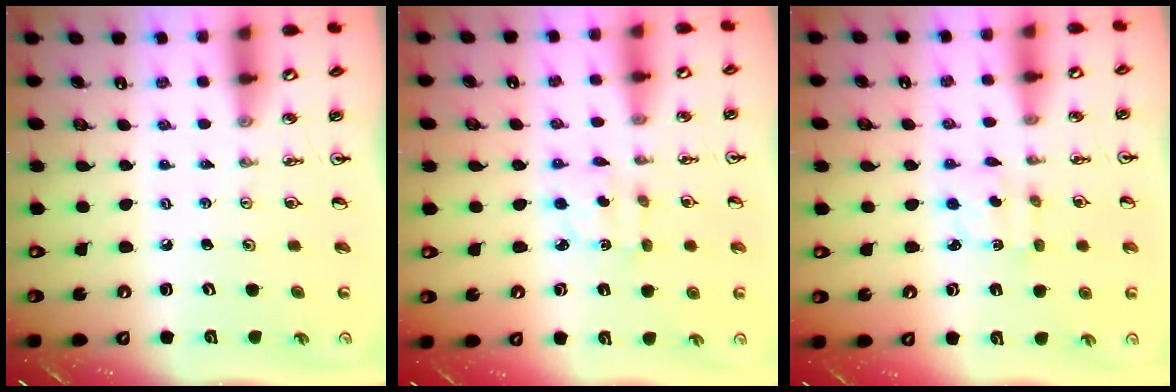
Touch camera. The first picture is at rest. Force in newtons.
{"total": 2.3, "press": 2.3, "slide": 0.2}
{"total": 3.1, "press": 3.0, "slide": 0.5}